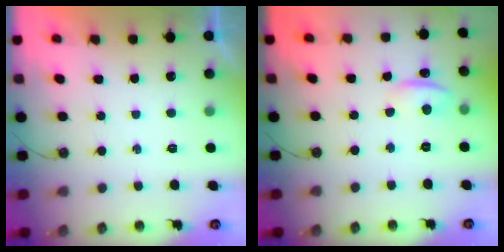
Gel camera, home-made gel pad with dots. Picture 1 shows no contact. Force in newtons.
{"total": 8.6, "press": 2.0, "slide": 8.3}